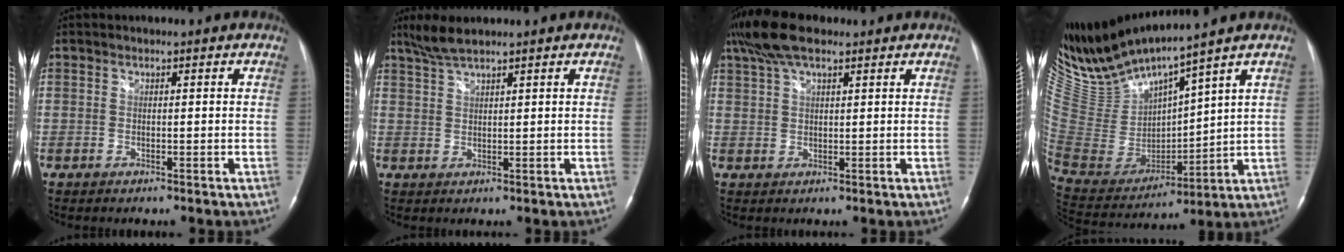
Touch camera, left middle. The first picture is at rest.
{"total": 3.5, "force": [3.0, -0.1, 1.8], "torque": [-0.050, 0.009, 0.065]}
{"total": 7.9, "force": [5.6, 2.3, 5.0], "torque": [-0.112, 0.028, 0.104]}
{"total": 13.6, "force": [12.6, -0.8, 5.1], "torque": [-0.118, -0.018, 0.267]}